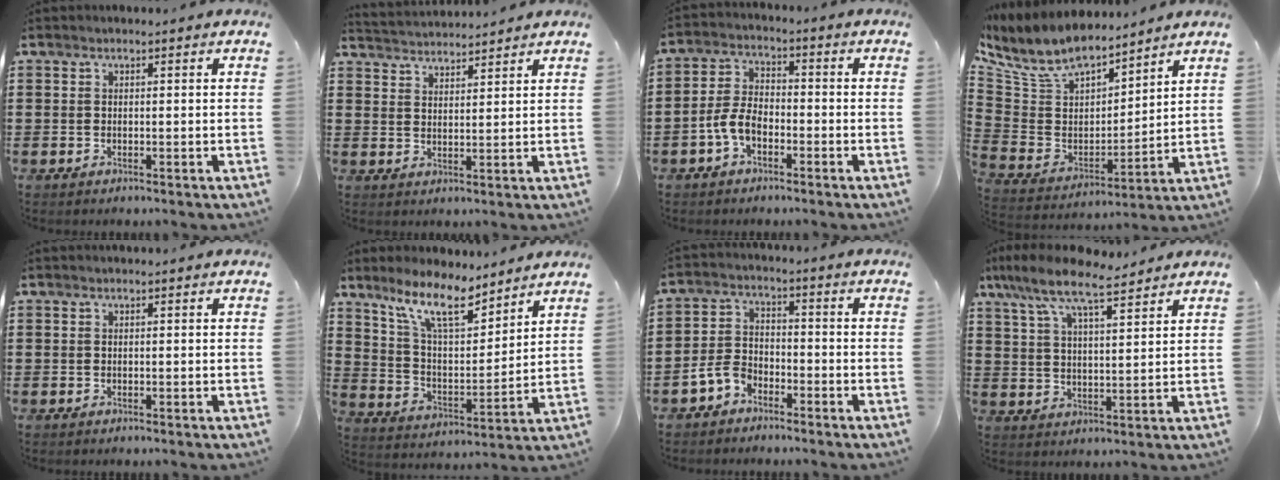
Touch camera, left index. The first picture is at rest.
{"total": 2.7, "force": [2.7, -0.1, -0.4], "torque": [-0.002, -0.012, 0.049]}
{"total": 5.1, "force": [-2.6, 2.6, 3.6], "torque": [-0.090, 0.003, -0.056]}
{"total": 9.8, "force": [8.3, 3.4, 3.9], "torque": [-0.117, -0.047, 0.148]}
{"total": 0.0}
{"total": 10.0, "force": [7.8, 2.3, 5.8], "torque": [-0.134, -0.023, 0.142]}
{"total": 4.6, "force": [-3.4, 2.4, 1.8], "torque": [-0.055, 0.004, -0.072]}
{"total": 9.0, "force": [7.1, 1.9, 5.2], "torque": [-0.125, -0.023, 0.125]}